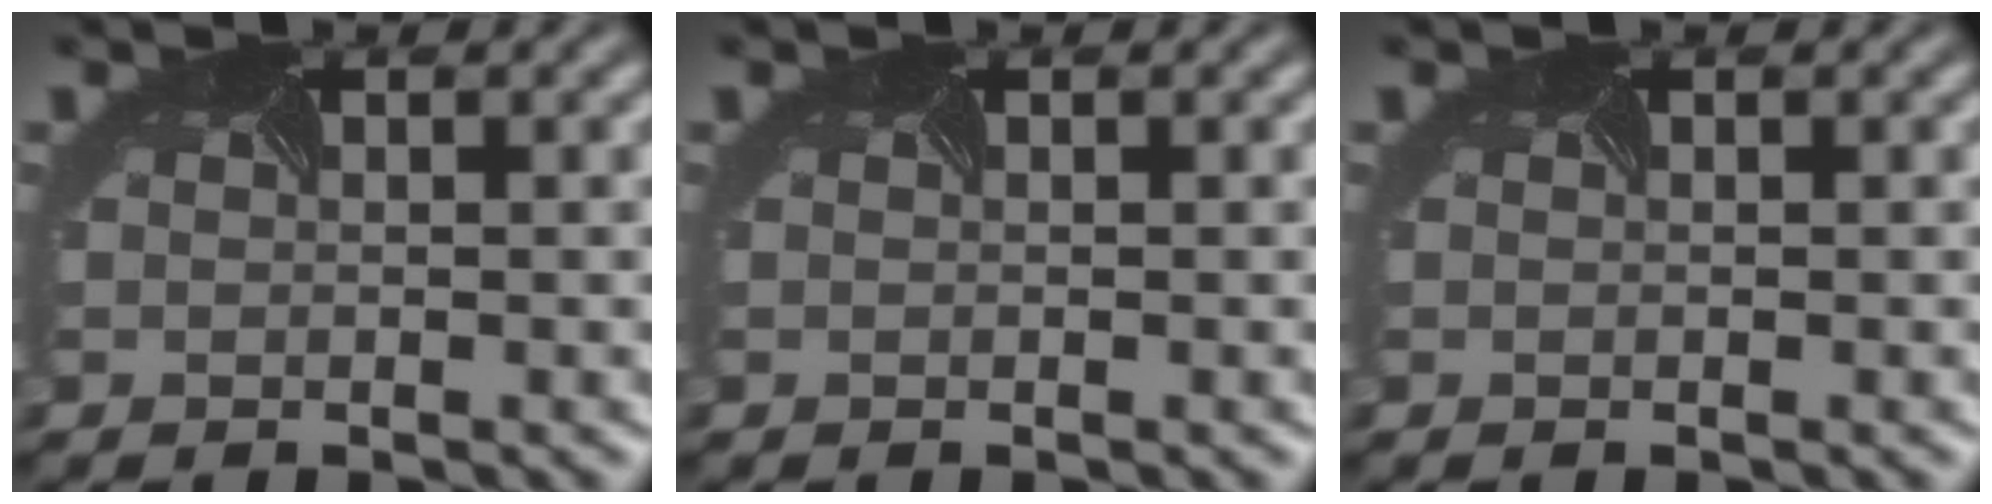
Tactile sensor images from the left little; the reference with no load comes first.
{"total": 0.0}
{"total": 0.0}